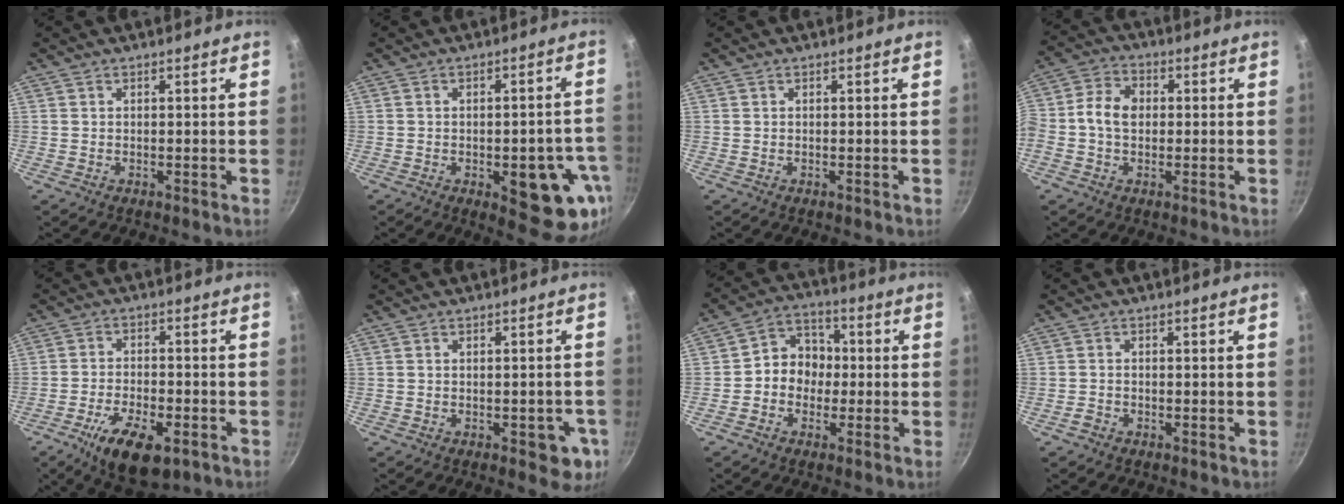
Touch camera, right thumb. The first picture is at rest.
{"total": 13.8, "force": [-4.4, 6.0, 11.6], "torque": [-0.090, 0.014, -0.051]}
{"total": 0.0}
{"total": 7.3, "force": [0.1, 5.4, 4.9], "torque": [-0.081, 0.015, -0.020]}
{"total": 12.6, "force": [-6.1, 5.6, 9.5], "torque": [-0.153, 0.019, -0.095]}
{"total": 6.1, "force": [-2.0, 3.3, 4.8], "torque": [-0.025, 0.014, -0.021]}
{"total": 8.5, "force": [-0.6, 7.4, 4.1], "torque": [-0.019, 0.028, -0.026]}
{"total": 1.4, "force": [-0.9, 1.0, 0.4], "torque": [-0.010, 0.009, -0.018]}